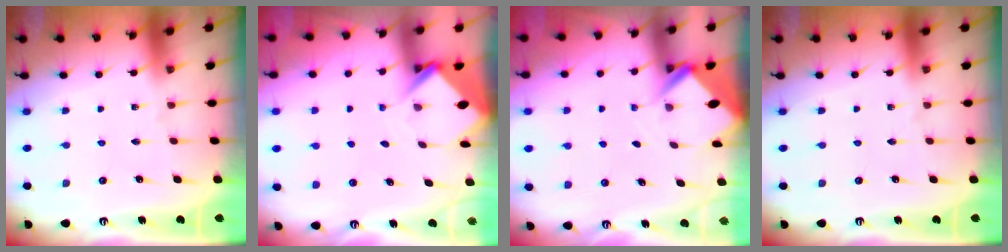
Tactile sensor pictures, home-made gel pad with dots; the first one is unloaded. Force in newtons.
{"total": 3.7, "press": 3.7, "slide": 0.3}
{"total": 2.5, "press": 2.5, "slide": 0.1}
{"total": 0.0}